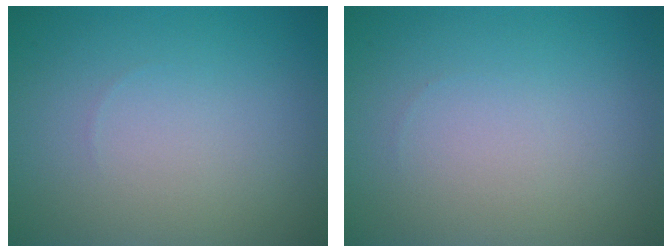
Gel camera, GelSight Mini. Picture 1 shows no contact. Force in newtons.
{"total": 0.0}